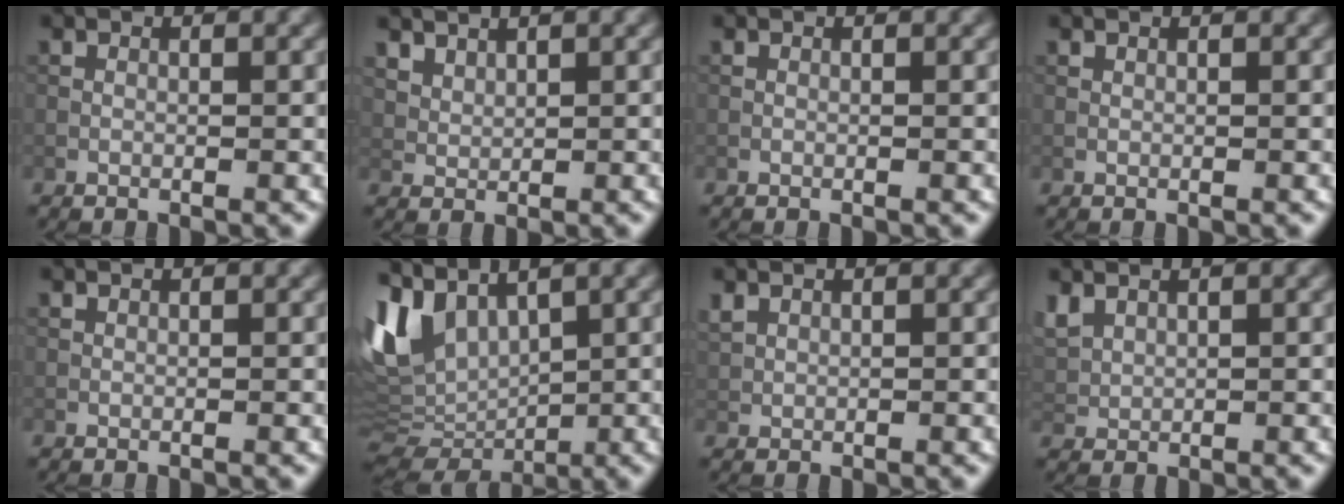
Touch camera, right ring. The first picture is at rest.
{"total": 2.6, "force": [2.2, 1.2, 0.8], "torque": [-0.024, -0.008, 0.062]}
{"total": 0.0}
{"total": 0.0}
{"total": 0.0}
{"total": 8.4, "force": [2.6, 4.9, 6.3], "torque": [-0.147, -0.006, 0.048]}
{"total": 1.1, "force": [0.8, 0.6, 0.3], "torque": [-0.010, 0.002, 0.020]}
{"total": 2.6, "force": [1.7, 1.5, 1.4], "torque": [-0.037, 0.006, 0.041]}